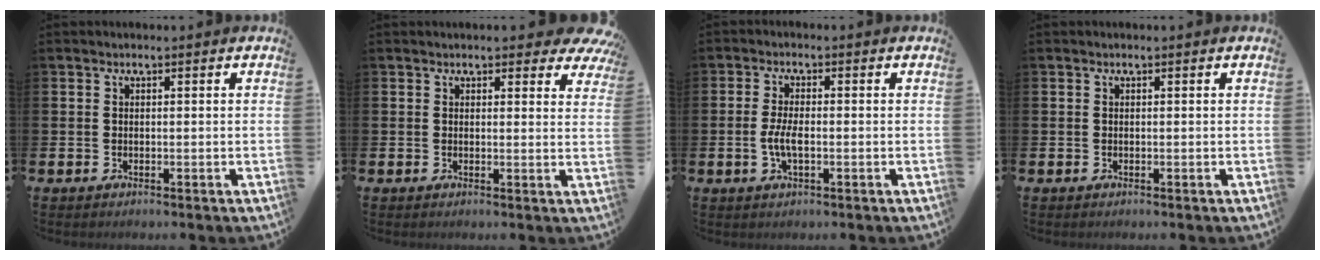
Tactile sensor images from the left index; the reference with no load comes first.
{"total": 2.5, "force": [2.2, 0.9, 0.6], "torque": [0.004, -0.010, 0.034]}
{"total": 3.4, "force": [-0.6, 1.3, 3.1], "torque": [-0.055, -0.003, -0.016]}
{"total": 0.0}